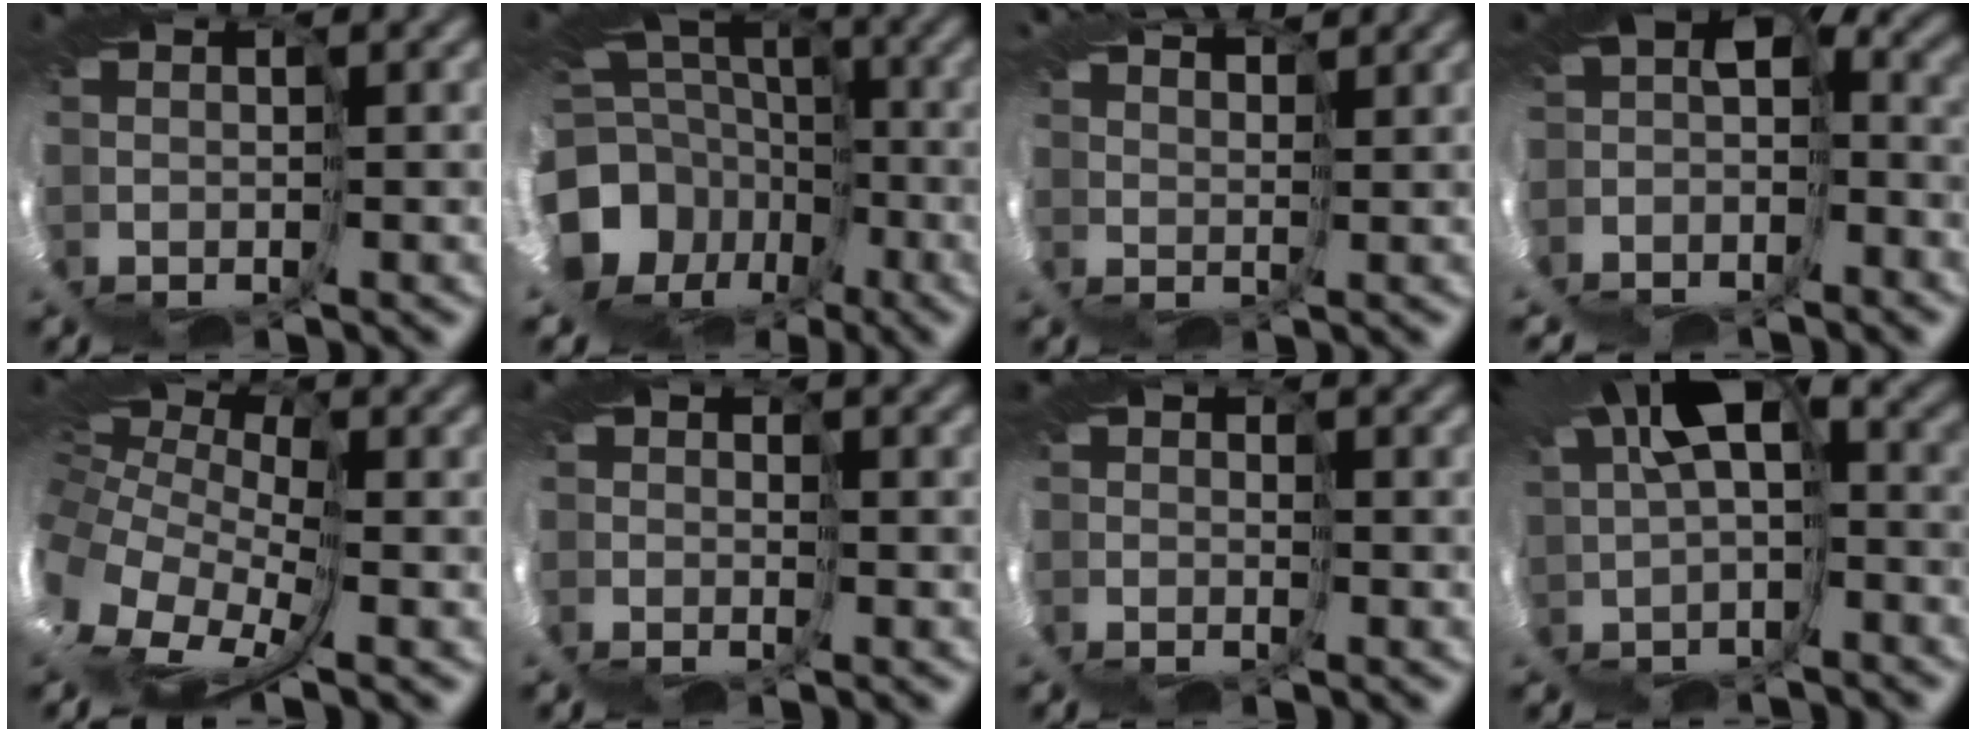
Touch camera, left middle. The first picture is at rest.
{"total": 14.5, "force": [-5.6, 11.7, 6.6], "torque": [-0.140, -0.029, -0.092]}
{"total": 4.7, "force": [4.5, -1.2, -0.4], "torque": [0.014, 0.022, 0.074]}
{"total": 4.8, "force": [-3.8, 2.0, 2.1], "torque": [-0.045, -0.024, -0.033]}
{"total": 8.4, "force": [-0.9, 5.2, 6.5], "torque": [-0.144, -0.024, 0.015]}
{"total": 1.4, "force": [-0.6, 1.1, 0.6], "torque": [0.001, 0.001, -0.010]}
{"total": 1.4, "force": [-0.8, 0.9, 0.6], "torque": [0.003, 0.000, -0.012]}
{"total": 6.6, "force": [1.0, 2.7, 5.9], "torque": [-0.103, -0.008, 0.038]}